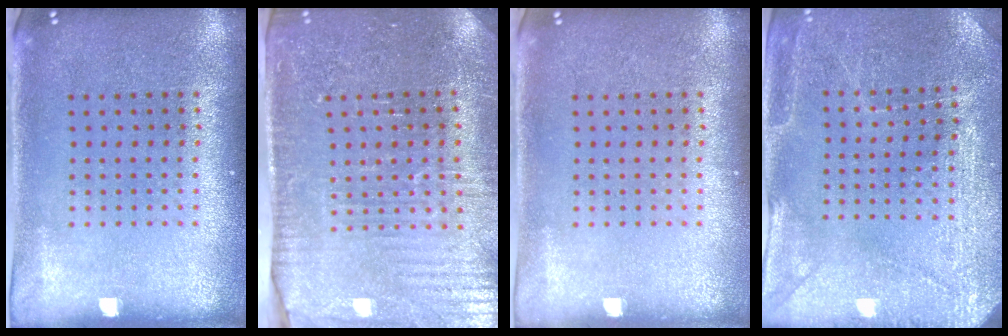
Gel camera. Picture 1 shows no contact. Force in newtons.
{"total": 3.5, "press": 3.4, "slide": 0.5}
{"total": 0.0}
{"total": 2.9, "press": 2.8, "slide": 0.3}